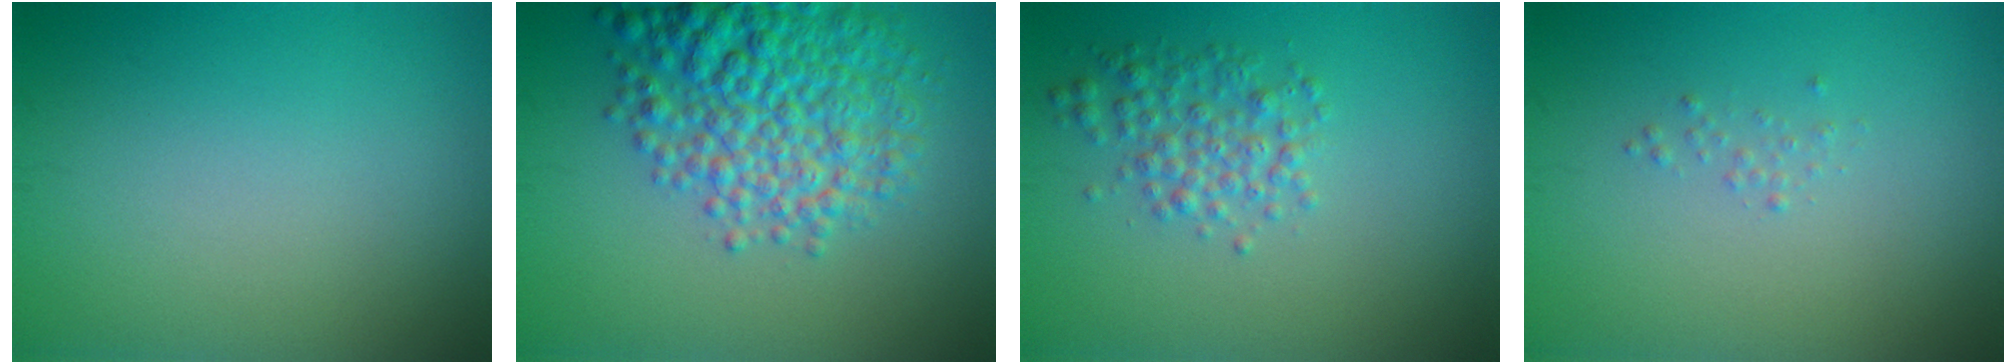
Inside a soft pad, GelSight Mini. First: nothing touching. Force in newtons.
{"total": 7.5, "press": 7.5, "slide": 0.2}
{"total": 2.6, "press": 2.6, "slide": 0.0}
{"total": 0.5, "press": 0.5, "slide": 0.0}